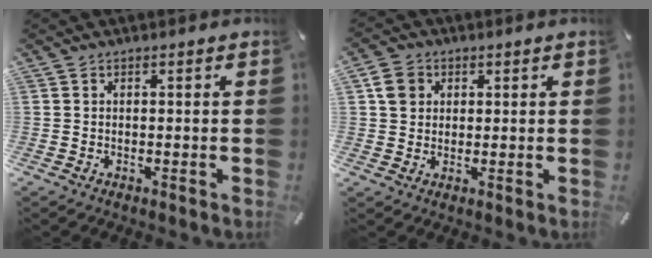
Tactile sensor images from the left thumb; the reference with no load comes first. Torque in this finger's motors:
{"motor_torque": [0.57, 0.77, 0.04, -0.12, 0.01]}